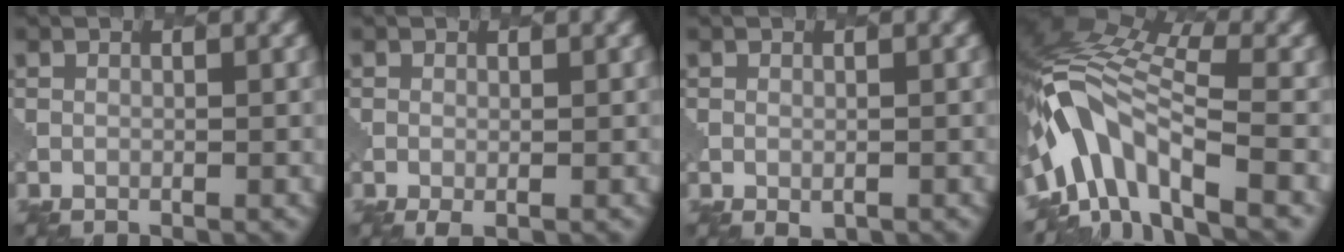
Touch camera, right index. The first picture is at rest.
{"total": 0.8, "force": [-0.2, 0.3, 0.7], "torque": [-0.014, -0.005, -0.003]}
{"total": 0.8, "force": [-0.1, 0.7, 0.5], "torque": [-0.007, -0.008, 0.003]}
{"total": 9.3, "force": [-4.3, 4.5, 6.9], "torque": [-0.114, 0.012, -0.089]}